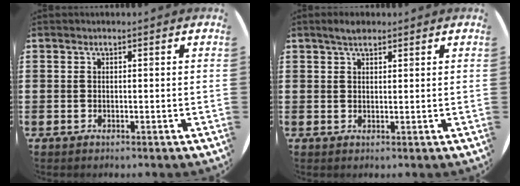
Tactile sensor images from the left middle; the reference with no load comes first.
{"total": 1.9, "force": [1.6, 0.7, 0.8], "torque": [-0.009, 0.002, 0.027]}